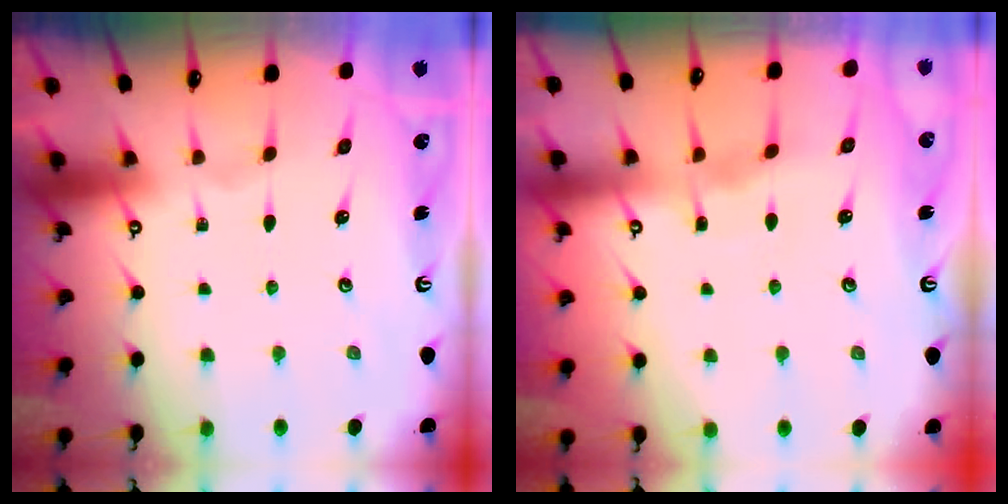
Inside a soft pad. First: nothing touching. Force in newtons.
{"total": 3.1, "press": 3.0, "slide": 0.4}